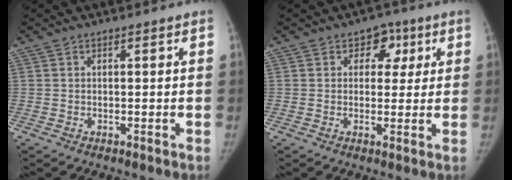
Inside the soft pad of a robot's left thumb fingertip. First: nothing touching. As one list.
[{"total": 5.2, "force": [2.0, 4.1, 2.5], "torque": [0.006, -0.002, 0.021]}]